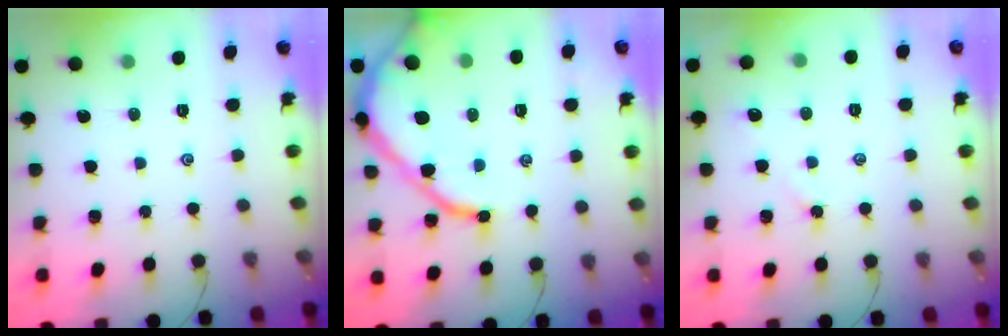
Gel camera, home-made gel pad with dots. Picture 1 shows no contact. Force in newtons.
{"total": 13.1, "press": 13.0, "slide": 1.3}
{"total": 2.2, "press": 2.2, "slide": 0.4}